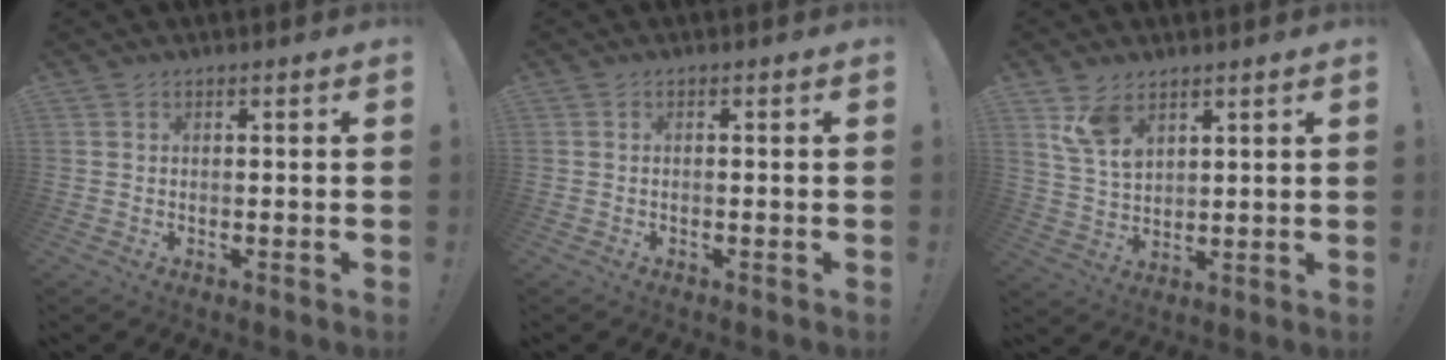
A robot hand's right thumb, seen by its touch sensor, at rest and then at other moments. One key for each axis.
{"total": 0.6, "fx": -0.5, "fy": -0.2, "fz": 0.3, "tx": -0.011, "ty": 0.002, "tz": -0.008}
{"total": 8.6, "fx": 5.6, "fy": 4.6, "fz": 4.6, "tx": -0.084, "ty": -0.023, "tz": 0.108}